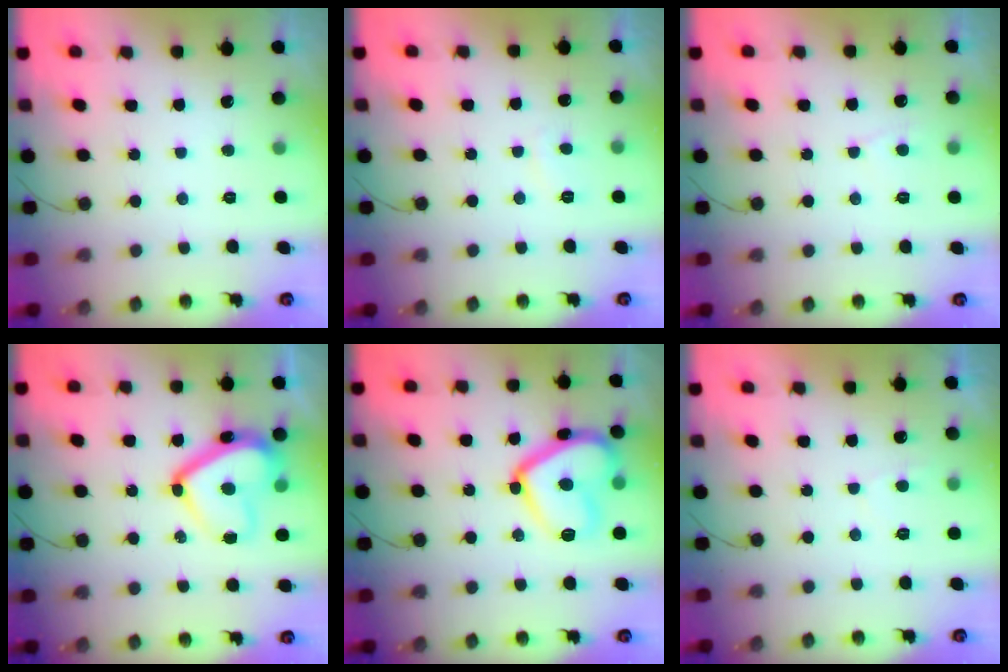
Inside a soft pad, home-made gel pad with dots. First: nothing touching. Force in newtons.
{"total": 2.0, "press": 1.9, "slide": 0.6}
{"total": 3.6, "press": 3.6, "slide": 0.3}
{"total": 16.4, "press": 16.4, "slide": 1.4}
{"total": 17.5, "press": 17.5, "slide": 1.6}
{"total": 2.4, "press": 2.3, "slide": 0.6}